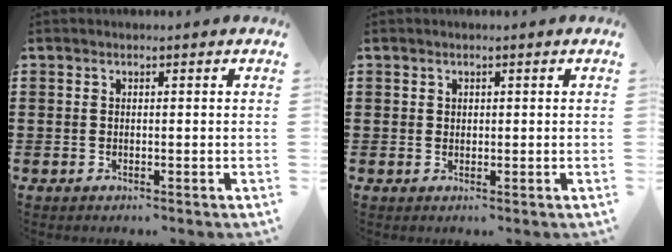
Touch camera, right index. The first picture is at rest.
{"total": 0.8, "force": [0.4, 0.6, 0.1], "torque": [-0.004, 0.003, 0.009]}